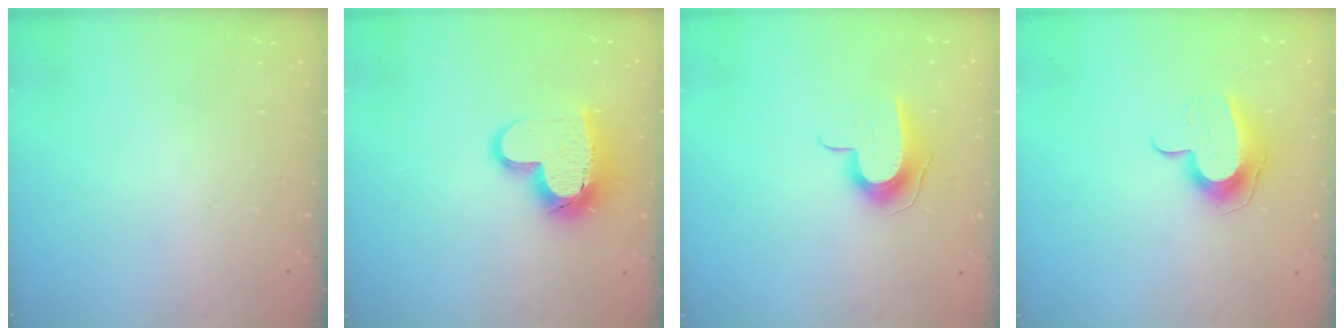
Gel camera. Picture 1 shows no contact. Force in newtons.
{"total": 15.0, "press": 14.9, "slide": 1.2}
{"total": 9.0, "press": 9.0, "slide": 0.5}
{"total": 10.5, "press": 10.5, "slide": 0.1}